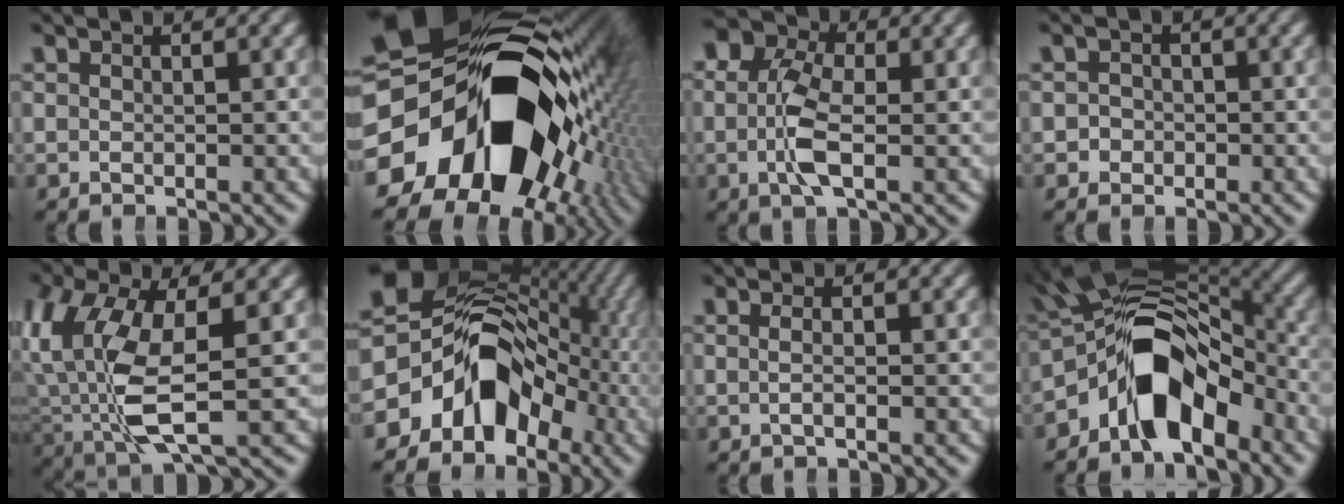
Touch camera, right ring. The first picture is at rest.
{"total": 32.5, "force": [-2.2, 22.0, 23.8], "torque": [-0.375, -0.047, -0.032]}
{"total": 5.6, "force": [0.3, 3.8, 4.1], "torque": [-0.085, -0.011, -0.002]}
{"total": 1.8, "force": [-0.8, 1.6, 0.0], "torque": [-0.002, -0.013, -0.014]}
{"total": 9.2, "force": [1.0, 4.8, 7.8], "torque": [-0.178, -0.026, 0.036]}
{"total": 19.1, "force": [0.4, 14.7, 12.1], "torque": [-0.212, -0.024, -0.001]}
{"total": 1.2, "force": [-0.6, -0.4, 1.0], "torque": [-0.022, -0.009, -0.008]}
{"total": 12.6, "force": [-0.7, 7.8, 9.9], "torque": [-0.159, -0.011, -0.012]}